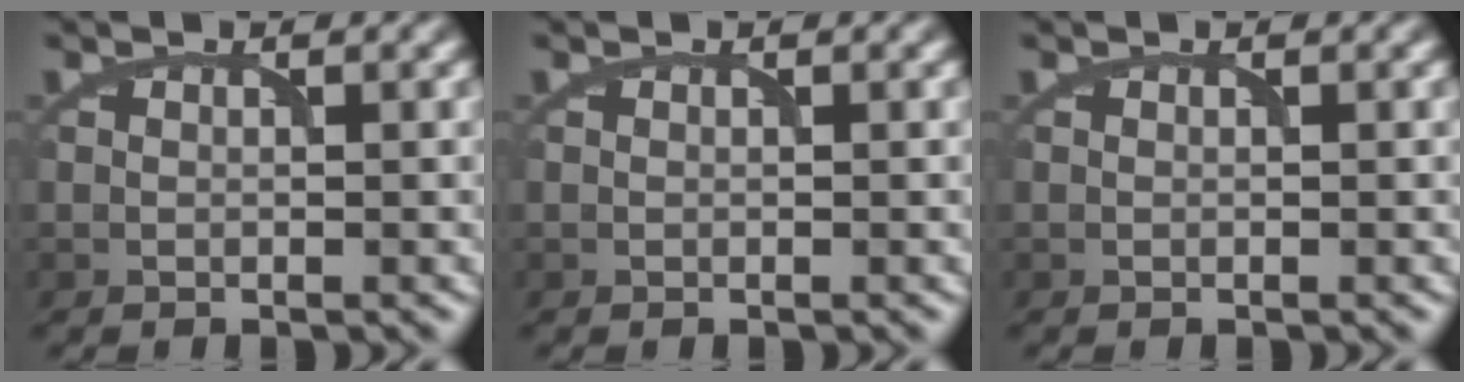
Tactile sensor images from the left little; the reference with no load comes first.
{"total": 0.0}
{"total": 0.0}